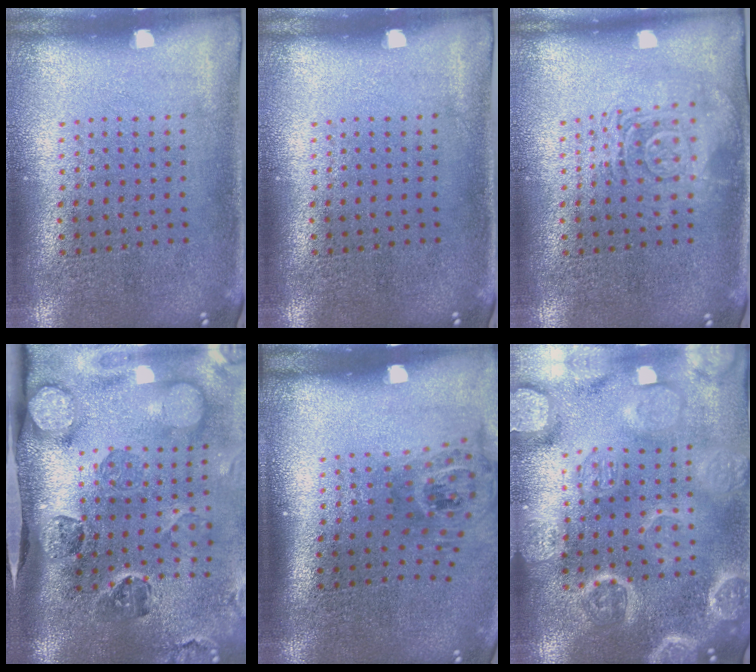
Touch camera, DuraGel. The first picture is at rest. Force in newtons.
{"total": 0.0}
{"total": 2.8, "press": 2.7, "slide": 0.4}
{"total": 4.3, "press": 3.1, "slide": 2.9}
{"total": 1.8, "press": 1.3, "slide": 1.3}
{"total": 6.3, "press": 6.2, "slide": 0.8}